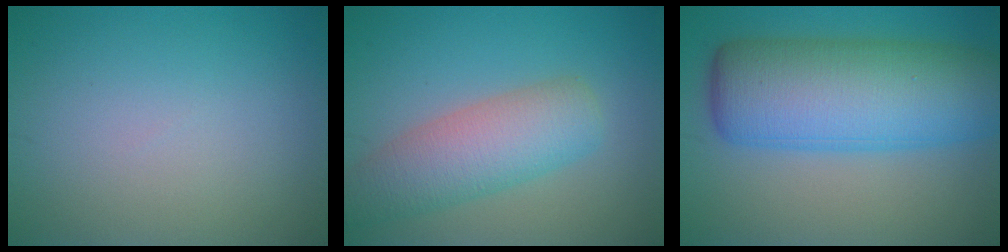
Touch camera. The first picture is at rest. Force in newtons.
{"total": 5.9, "press": 5.9, "slide": 0.2}
{"total": 12.2, "press": 12.2, "slide": 0.3}